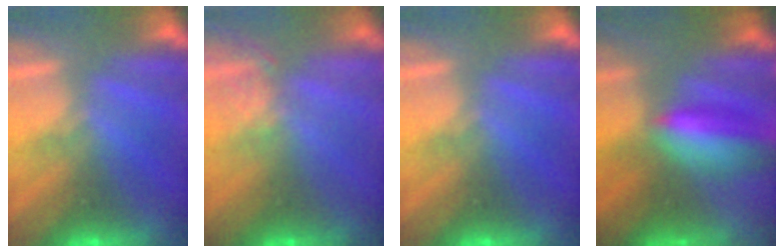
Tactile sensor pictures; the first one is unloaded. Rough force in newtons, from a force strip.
{"total": 4.3}
{"total": 0.0}
{"total": 6.4}